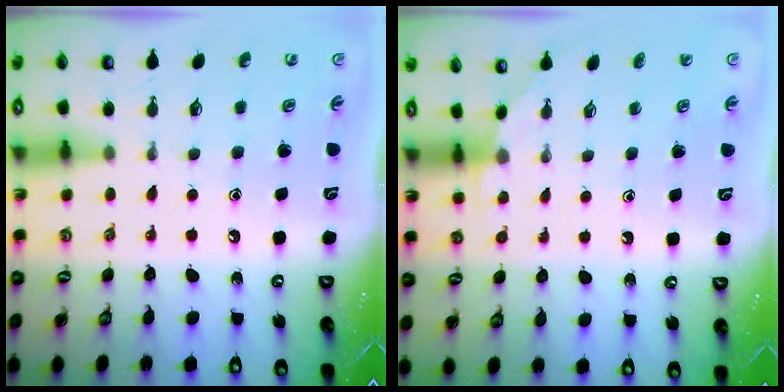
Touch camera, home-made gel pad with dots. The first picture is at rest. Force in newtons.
{"total": 2.7, "press": 2.7, "slide": 0.1}